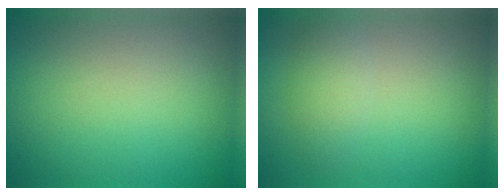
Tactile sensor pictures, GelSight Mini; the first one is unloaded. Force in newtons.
{"total": 2.2, "press": 2.2, "slide": 0.1}